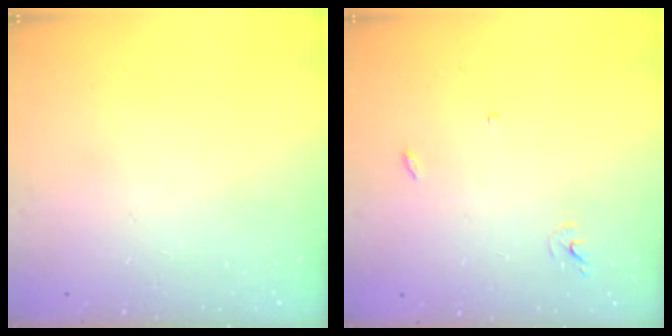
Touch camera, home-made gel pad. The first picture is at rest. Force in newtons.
{"total": 2.4, "press": 2.4, "slide": 0.2}